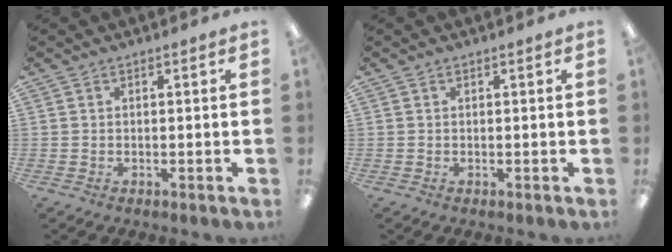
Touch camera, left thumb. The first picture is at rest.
{"total": 0.0}